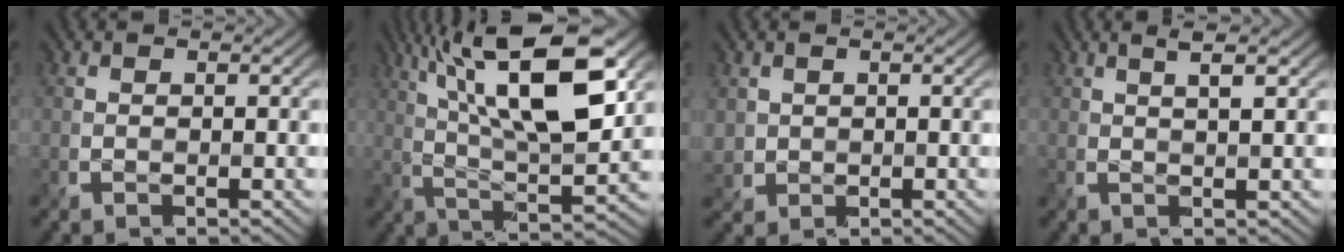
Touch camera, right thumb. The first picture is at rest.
{"total": 15.7, "force": [6.6, 4.7, 13.5], "torque": [-0.241, 0.008, 0.111]}
{"total": 2.2, "force": [0.8, 2.0, 0.5], "torque": [-0.022, -0.001, 0.016]}
{"total": 2.6, "force": [1.1, 0.0, 2.3], "torque": [-0.031, 0.001, 0.021]}